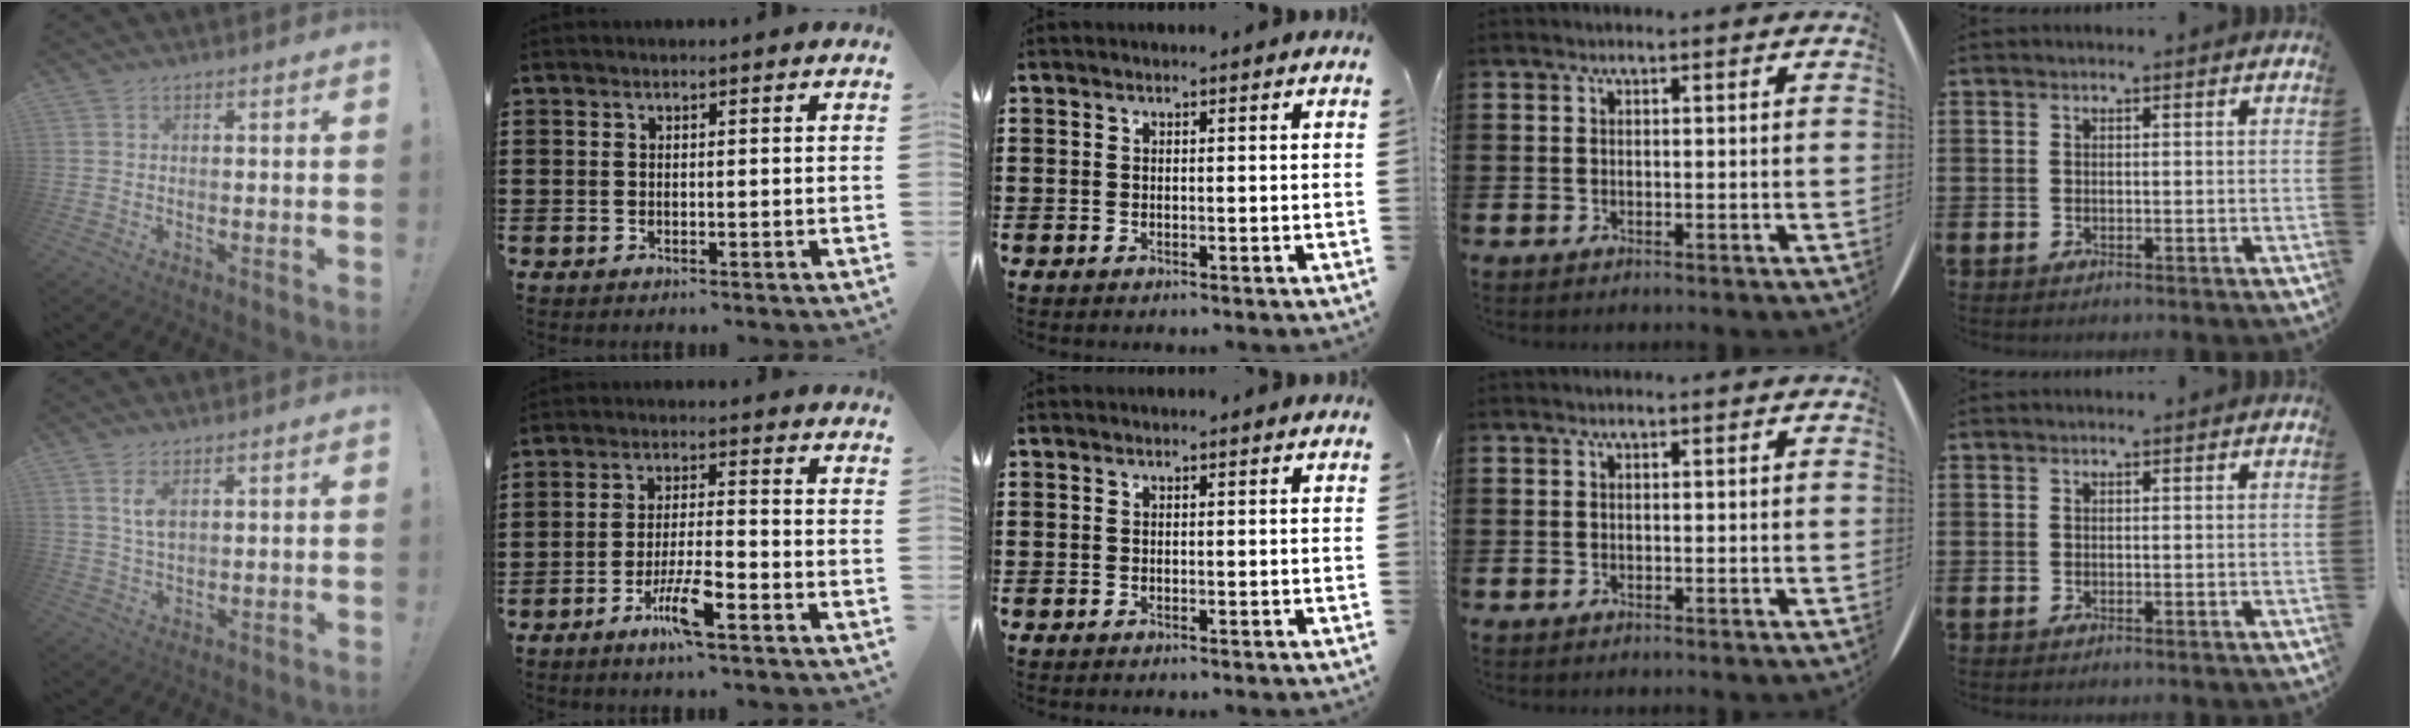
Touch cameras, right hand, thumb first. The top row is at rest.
{"thumb": {"total": 4.4, "force": [1.8, 1.8, 3.6], "torque": [-0.060, -0.008, 0.028]}, "index": {"total": 6.9, "force": [-3.7, 1.0, 5.7], "torque": [-0.117, -0.008, -0.069]}}